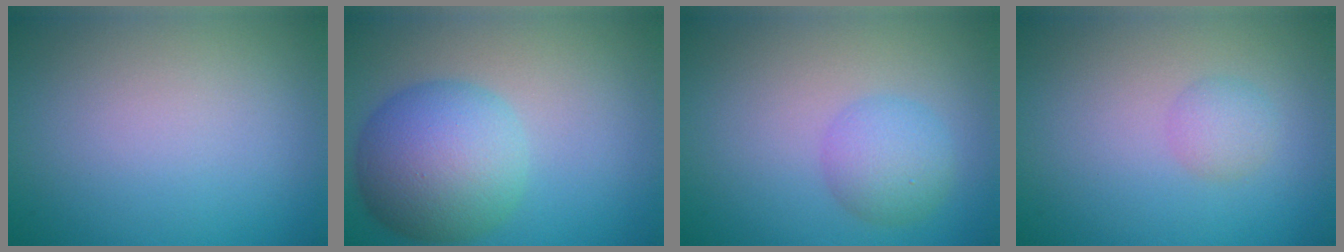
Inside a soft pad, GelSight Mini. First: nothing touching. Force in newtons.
{"total": 8.1, "press": 8.1, "slide": 0.1}
{"total": 2.9, "press": 2.9, "slide": 0.1}
{"total": 1.4, "press": 1.4, "slide": 0.0}